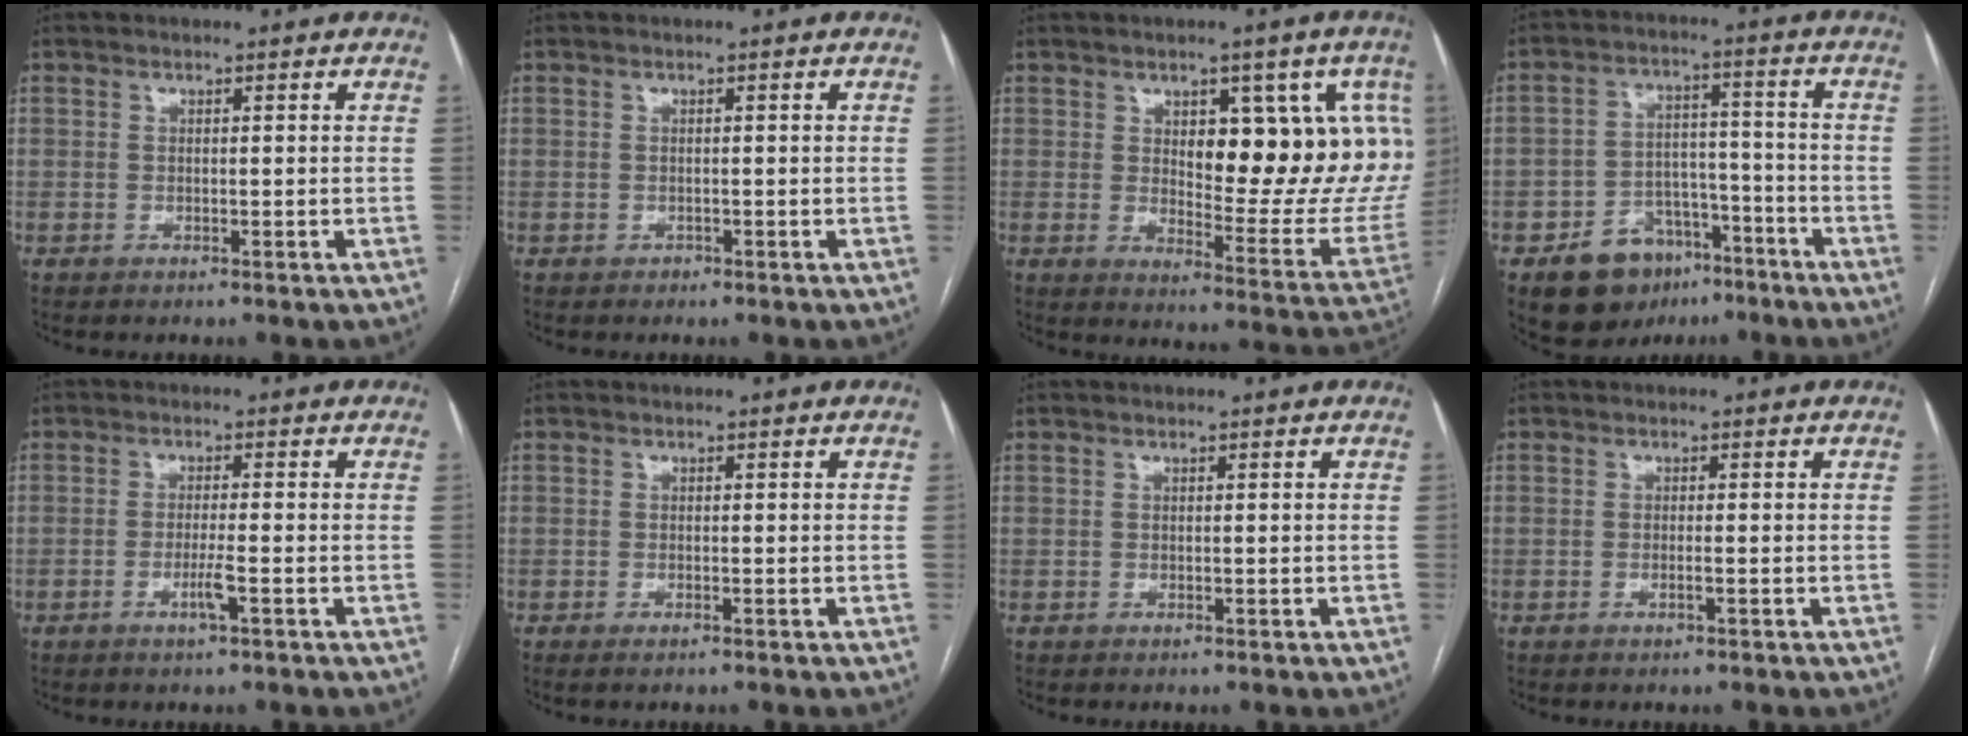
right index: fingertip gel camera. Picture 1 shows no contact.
{"total": 0.7, "force": [-0.5, 0.5, 0.0], "torque": [-0.003, 0.002, -0.011]}
{"total": 17.5, "force": [4.6, 6.8, 15.4], "torque": [-0.175, 0.003, 0.068]}
{"total": 10.2, "force": [-6.2, 6.8, 4.5], "torque": [-0.074, 0.024, -0.090]}
{"total": 2.8, "force": [-1.2, -0.2, 2.5], "torque": [-0.049, -0.005, -0.024]}
{"total": 0.7, "force": [-0.5, 0.0, 0.5], "torque": [-0.011, -0.003, -0.006]}
{"total": 0.0}
{"total": 0.9, "force": [-0.4, 0.0, 0.8], "torque": [-0.018, -0.001, -0.006]}